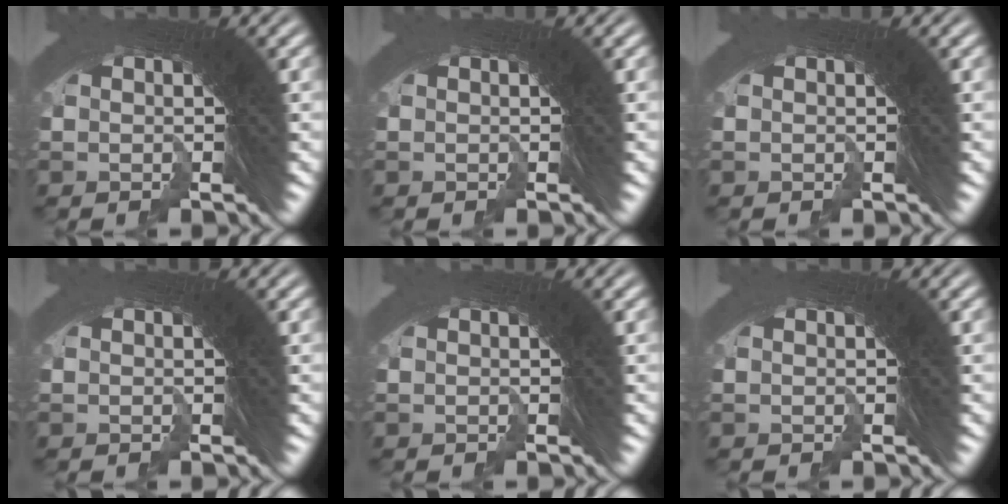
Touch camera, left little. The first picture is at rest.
{"total": 0.0}
{"total": 0.0}
{"total": 0.0}
{"total": 0.0}
{"total": 0.0}